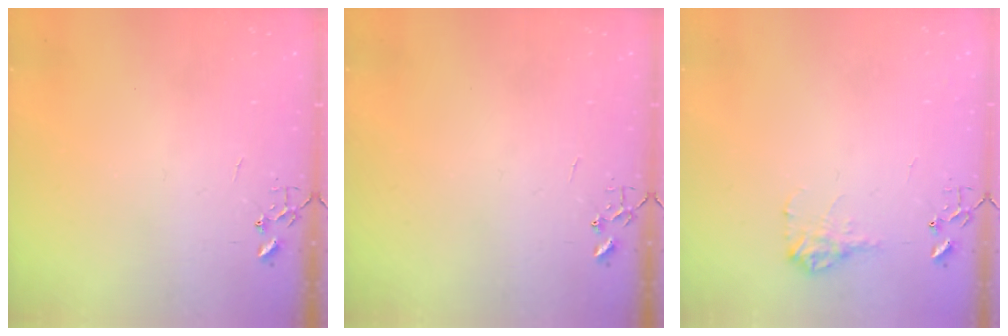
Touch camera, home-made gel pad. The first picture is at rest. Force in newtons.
{"total": 0.0}
{"total": 9.3, "press": 9.3, "slide": 0.3}